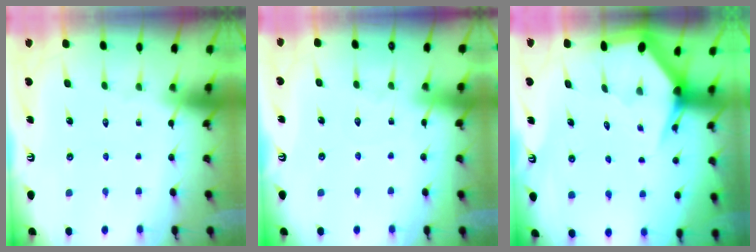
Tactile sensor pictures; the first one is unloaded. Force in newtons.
{"total": 4.2, "press": 4.1, "slide": 0.5}
{"total": 3.5, "press": 3.5, "slide": 0.0}